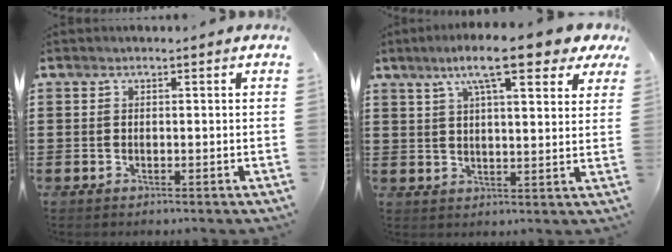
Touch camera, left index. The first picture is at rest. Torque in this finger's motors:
{"motor_torque": [2.14, 0.00, 0.75, 0.21]}